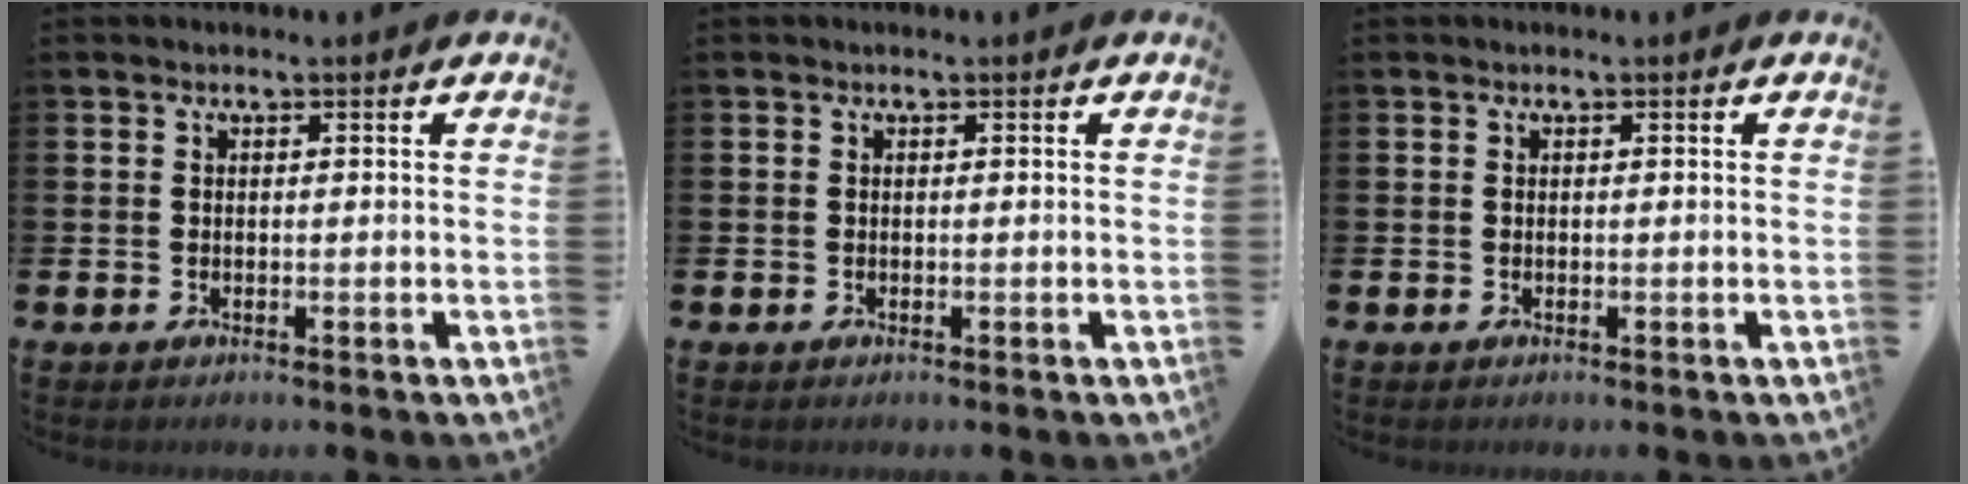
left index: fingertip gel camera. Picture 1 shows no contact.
{"total": 0.0}
{"total": 0.0}